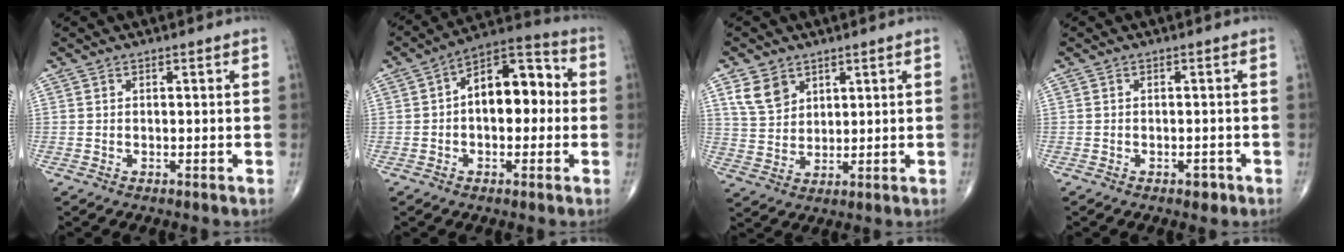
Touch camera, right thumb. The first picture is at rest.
{"total": 13.1, "force": [0.5, 7.5, 10.7], "torque": [-0.129, 0.039, -0.006]}
{"total": 6.4, "force": [3.6, 4.5, 2.8], "torque": [-0.037, -0.017, 0.076]}
{"total": 1.6, "force": [-1.0, 0.9, 0.9], "torque": [-0.007, 0.003, -0.012]}